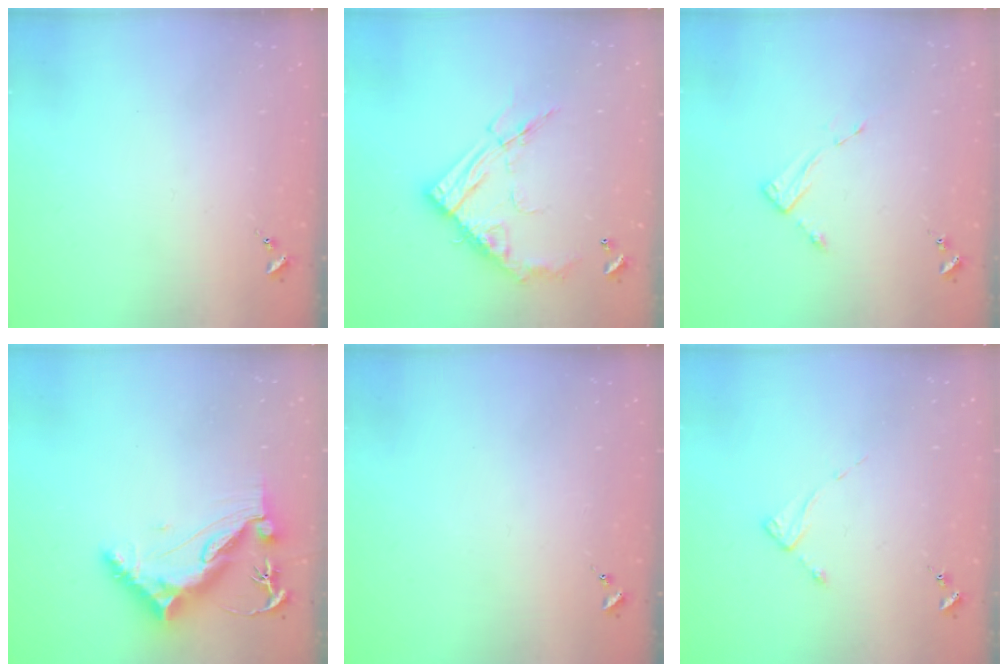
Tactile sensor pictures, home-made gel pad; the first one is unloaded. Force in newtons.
{"total": 17.2, "press": 17.1, "slide": 1.4}
{"total": 2.7, "press": 2.7, "slide": 0.4}
{"total": 9.9, "press": 9.8, "slide": 1.1}
{"total": 0.0}
{"total": 2.6, "press": 2.6, "slide": 0.2}